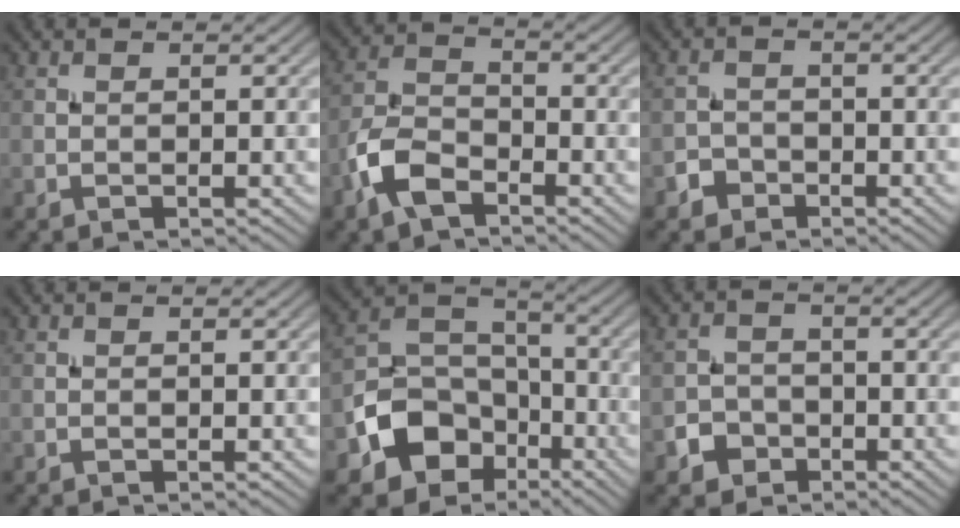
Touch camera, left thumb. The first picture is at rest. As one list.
[{"total": 6.5, "force": [-3.9, 3.3, 4.0], "torque": [-0.089, 0.000, -0.094]}, {"total": 2.3, "force": [-1.5, 1.6, 0.5], "torque": [-0.001, 0.003, -0.033]}, {"total": 0.0}, {"total": 10.4, "force": [-5.1, 7.7, 4.8], "torque": [-0.101, -0.015, -0.106]}, {"total": 3.1, "force": [-1.8, 2.4, 0.8], "torque": [-0.010, -0.001, -0.038]}]